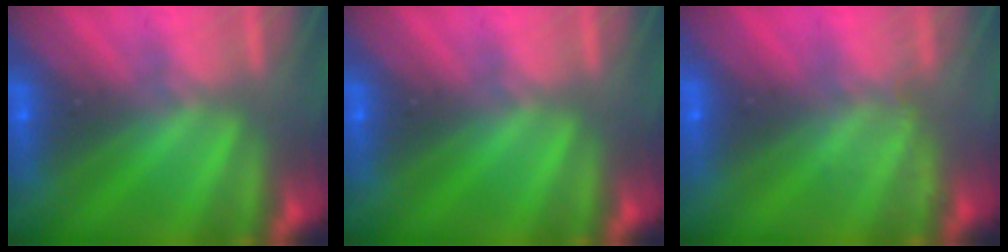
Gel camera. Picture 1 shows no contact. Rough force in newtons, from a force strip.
{"total": 0.0}
{"total": 2.0}